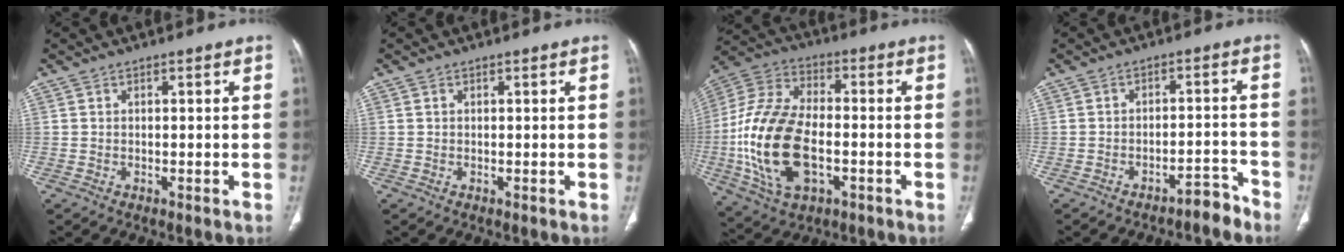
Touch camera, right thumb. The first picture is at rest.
{"total": 0.0}
{"total": 21.3, "force": [-4.0, 12.1, 17.0], "torque": [-0.351, 0.015, -0.069]}
{"total": 4.1, "force": [-3.6, 1.3, 1.3], "torque": [-0.011, 0.050, -0.050]}